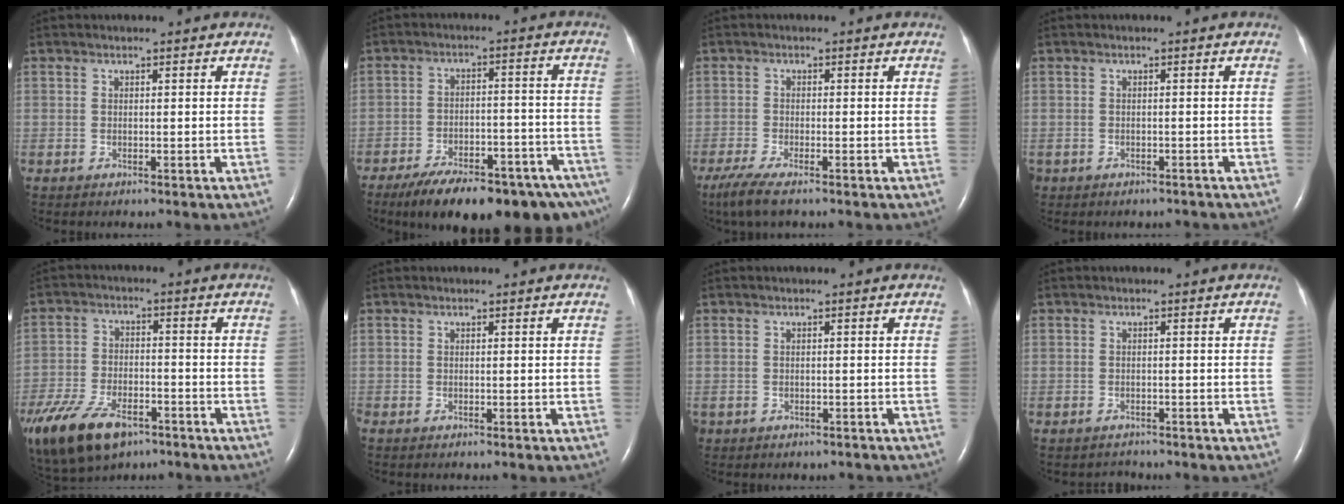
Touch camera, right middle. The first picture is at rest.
{"total": 20.8, "force": [-15.5, 5.9, 12.5], "torque": [-0.135, 0.009, -0.215]}
{"total": 4.8, "force": [-3.4, 0.6, 3.4], "torque": [-0.067, -0.015, -0.062]}
{"total": 2.7, "force": [-2.2, 1.4, 0.4], "torque": [-0.008, 0.002, -0.028]}
{"total": 17.6, "force": [-11.0, 8.9, 10.6], "torque": [-0.270, -0.024, -0.192]}
{"total": 0.0}
{"total": 1.8, "force": [-1.4, 1.1, 0.3], "torque": [-0.010, 0.001, -0.015]}
{"total": 1.3, "force": [-1.2, 0.5, -0.4], "torque": [0.001, -0.004, -0.017]}